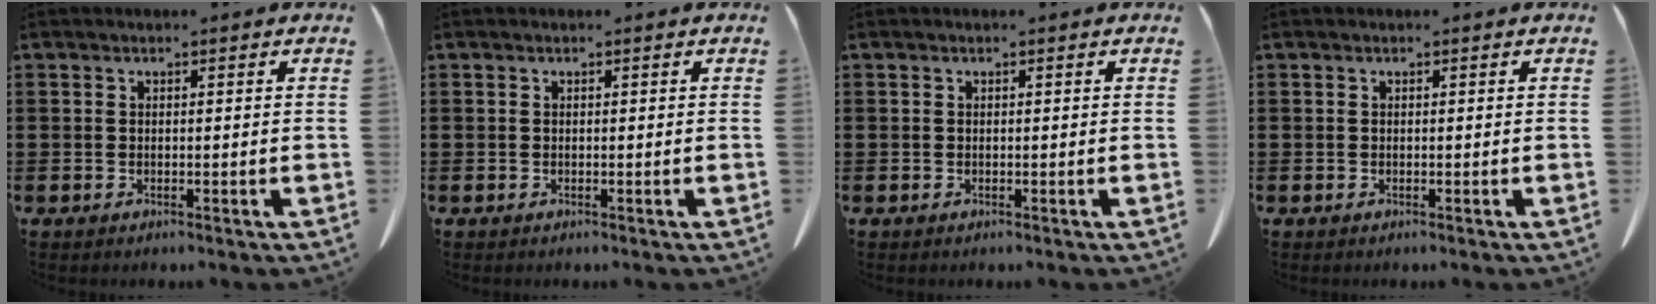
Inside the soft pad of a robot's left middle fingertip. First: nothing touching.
{"total": 0.0}
{"total": 0.0}
{"total": 0.0}